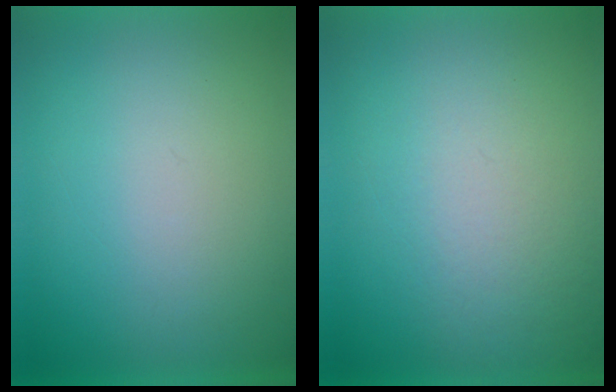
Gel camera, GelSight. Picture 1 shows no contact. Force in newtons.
{"total": 4.2}